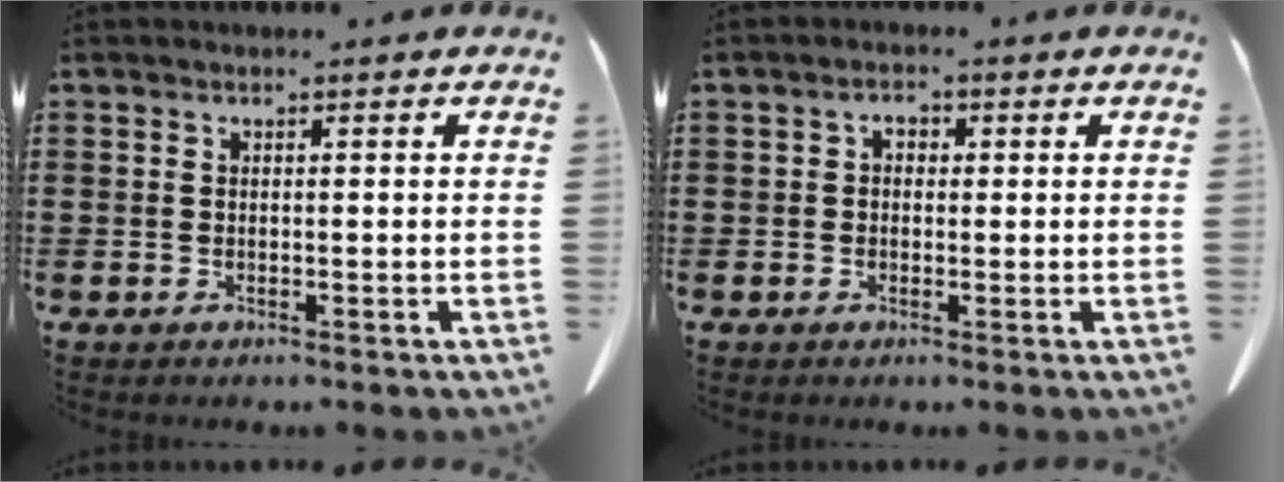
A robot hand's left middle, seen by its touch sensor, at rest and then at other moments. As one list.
[{"total": 1.7, "force": [0.1, 1.1, 1.3], "torque": [-0.028, 0.007, -0.001]}]